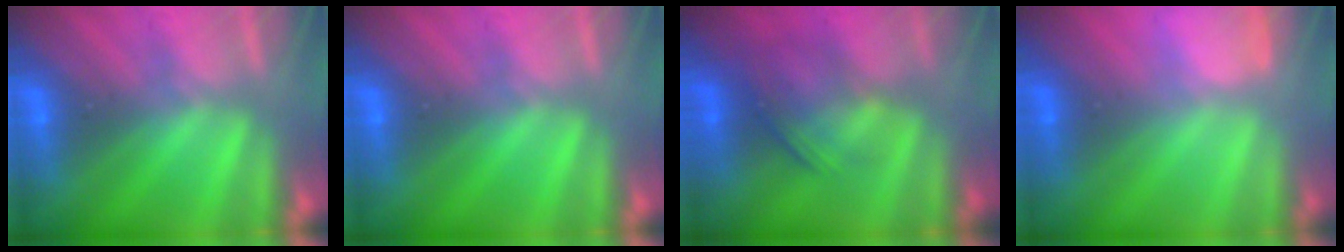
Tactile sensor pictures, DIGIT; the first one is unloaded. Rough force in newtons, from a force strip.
{"total": 0.0}
{"total": 1.9}
{"total": 2.9}